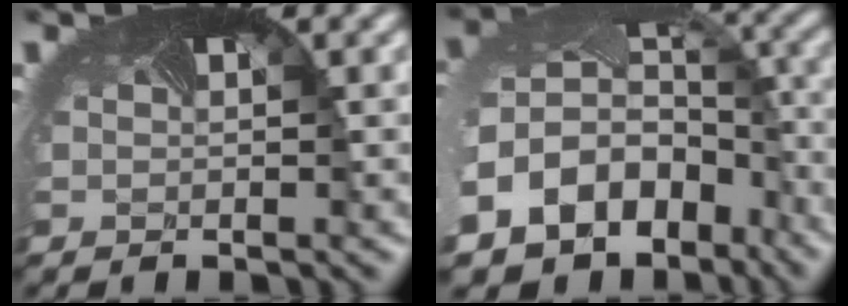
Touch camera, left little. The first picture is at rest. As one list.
[{"total": 18.3, "force": [-8.7, 14.6, 6.9], "torque": [-0.178, -0.067, -0.119]}]